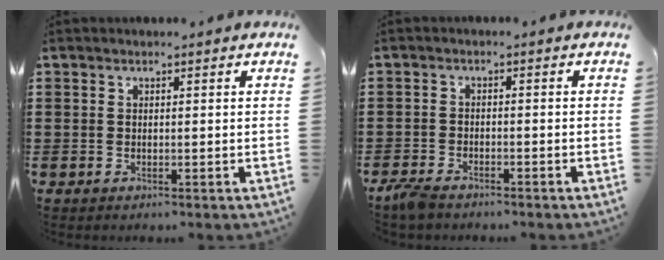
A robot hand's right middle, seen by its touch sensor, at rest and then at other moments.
{"total": 2.4, "force": [-2.0, 0.8, 1.1], "torque": [-0.035, 0.001, -0.045]}